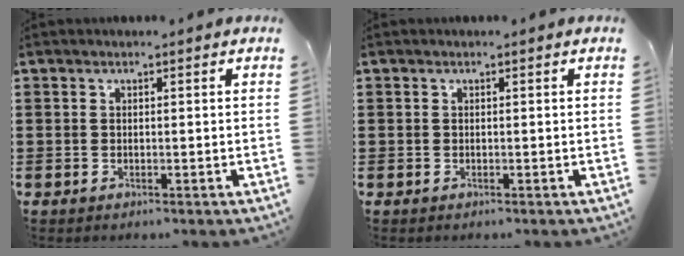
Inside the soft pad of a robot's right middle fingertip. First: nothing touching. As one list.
[{"total": 0.0}]